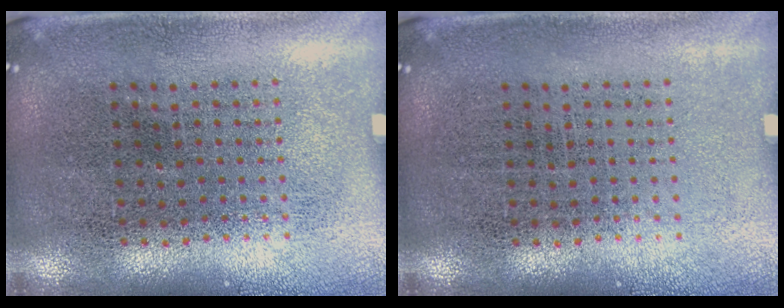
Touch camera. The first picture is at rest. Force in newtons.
{"total": 0.0}